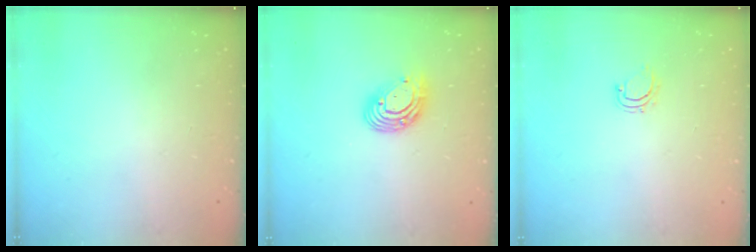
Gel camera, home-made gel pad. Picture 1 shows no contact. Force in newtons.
{"total": 9.9, "press": 9.8, "slide": 1.2}
{"total": 4.3, "press": 4.2, "slide": 0.6}